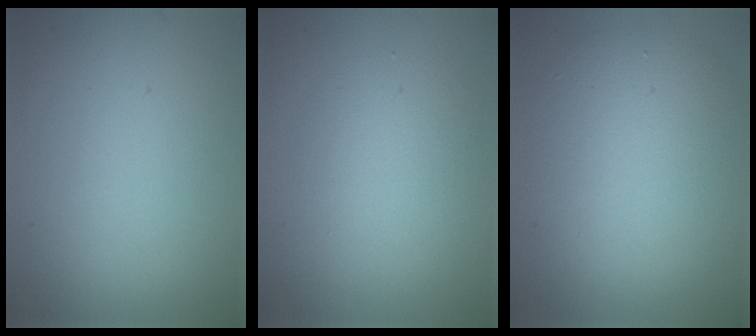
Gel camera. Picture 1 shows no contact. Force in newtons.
{"total": 2.9, "press": 2.9, "slide": 0.2}
{"total": 7.0, "press": 7.0, "slide": 0.3}